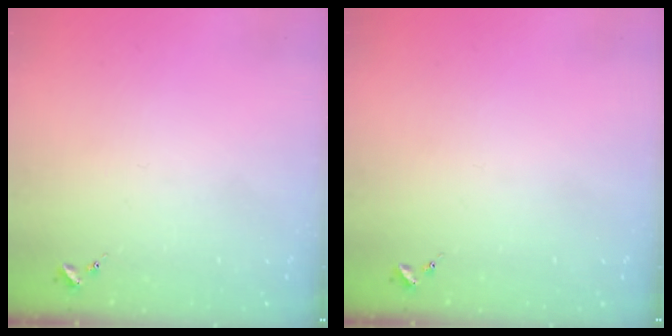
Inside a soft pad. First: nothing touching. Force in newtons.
{"total": 0.0}